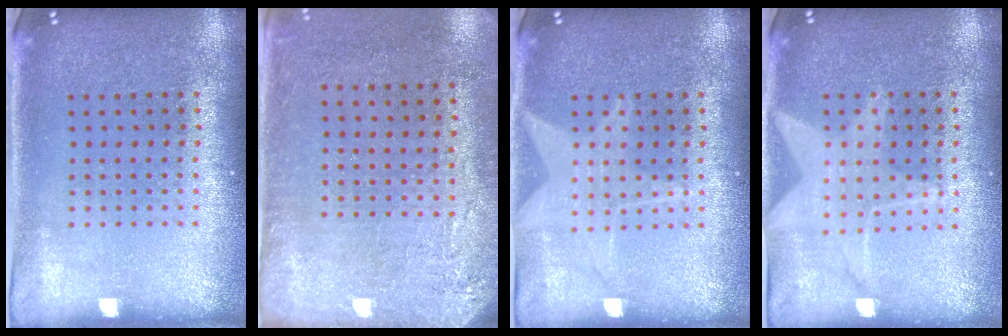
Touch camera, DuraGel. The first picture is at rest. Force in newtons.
{"total": 2.8, "press": 2.3, "slide": 1.6}
{"total": 1.9, "press": 1.9, "slide": 0.2}
{"total": 1.5, "press": 1.5, "slide": 0.1}